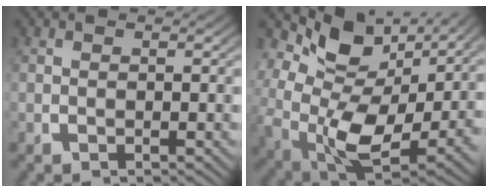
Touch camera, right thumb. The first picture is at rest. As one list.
[{"total": 17.0, "force": [0.1, 11.4, 12.6], "torque": [-0.275, -0.083, 0.042]}]